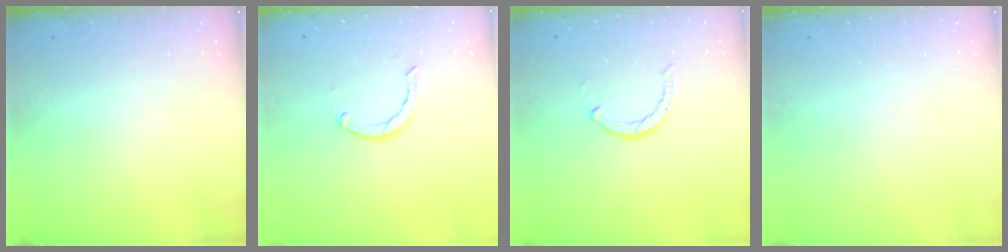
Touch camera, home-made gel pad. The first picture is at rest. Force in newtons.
{"total": 1.9, "press": 1.9, "slide": 0.3}
{"total": 2.3, "press": 2.3, "slide": 0.4}
{"total": 0.0}